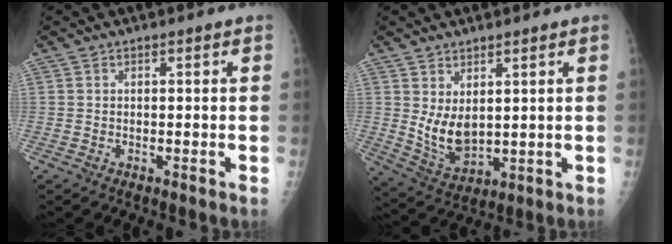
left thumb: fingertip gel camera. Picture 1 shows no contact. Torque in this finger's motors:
{"motor_torque": [1.24, 0.98, 0.62, -0.49, 0.07]}